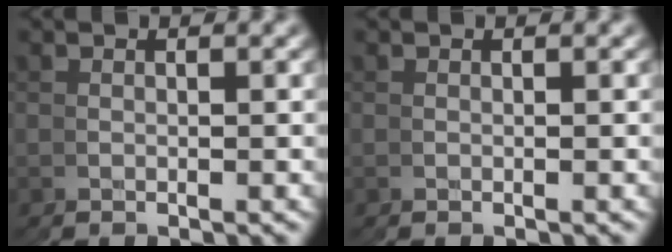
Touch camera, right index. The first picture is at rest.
{"total": 0.0}